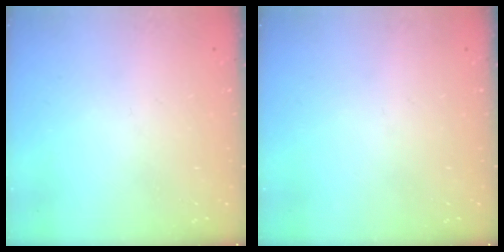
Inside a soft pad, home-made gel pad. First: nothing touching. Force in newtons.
{"total": 0.0}